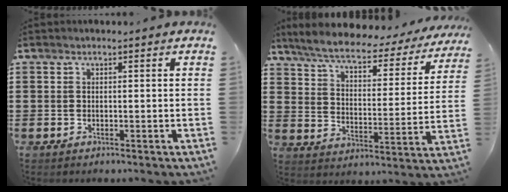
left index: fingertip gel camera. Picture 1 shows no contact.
{"total": 5.9, "force": [5.0, 1.1, 3.0], "torque": [-0.082, -0.030, 0.081]}